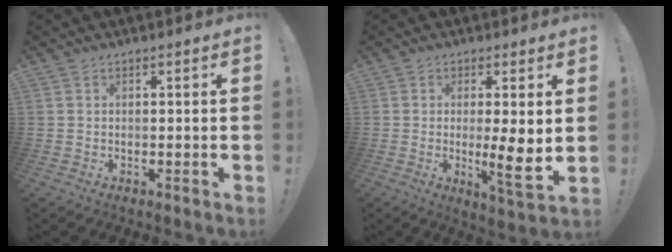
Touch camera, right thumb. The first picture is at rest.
{"total": 9.0, "force": [-0.4, 0.7, 9.0], "torque": [-0.133, -0.020, -0.009]}